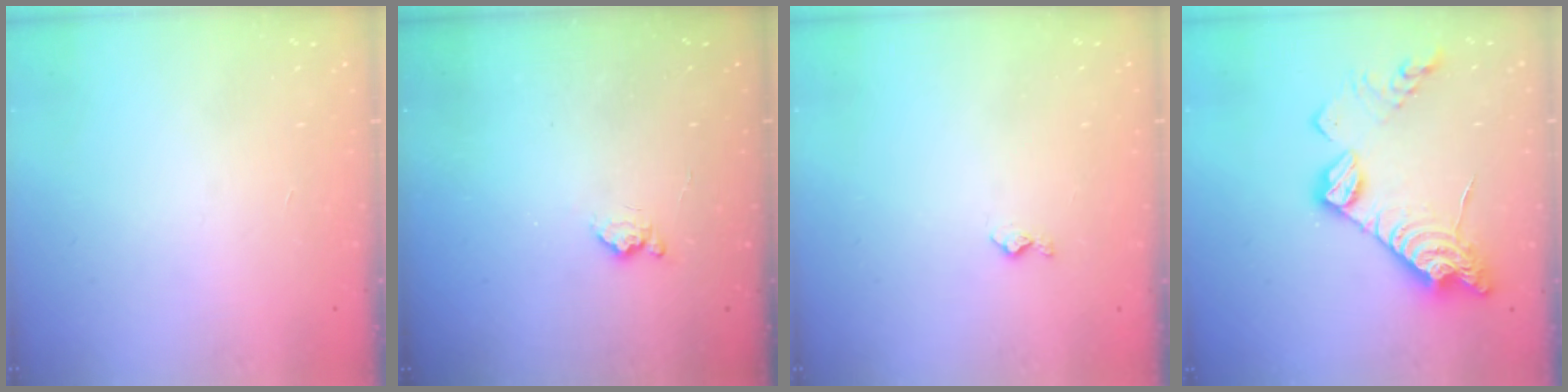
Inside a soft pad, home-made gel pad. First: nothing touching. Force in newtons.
{"total": 7.3, "press": 7.3, "slide": 0.8}
{"total": 3.3, "press": 3.3, "slide": 0.4}
{"total": 17.2, "press": 17.1, "slide": 1.2}